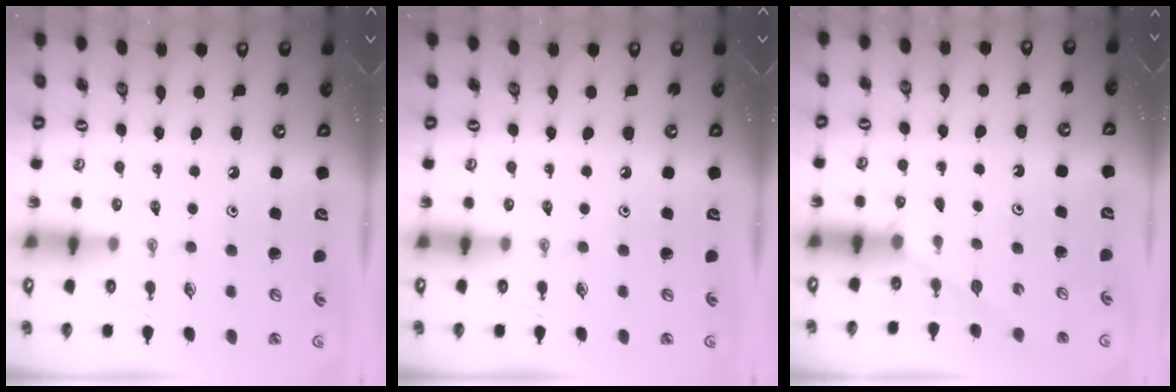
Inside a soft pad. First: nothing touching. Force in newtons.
{"total": 0.0}
{"total": 1.5, "press": 1.5, "slide": 0.2}